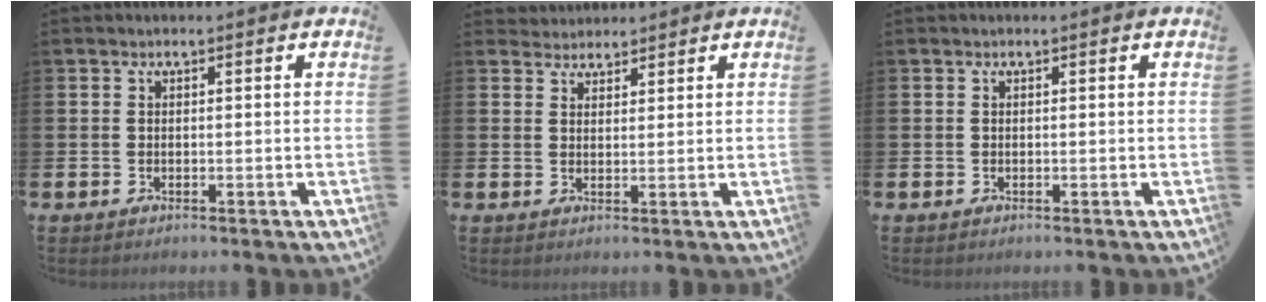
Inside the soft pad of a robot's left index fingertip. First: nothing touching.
{"total": 2.7, "force": [2.4, 1.0, -0.4], "torque": [0.006, -0.009, 0.044]}
{"total": 0.0}